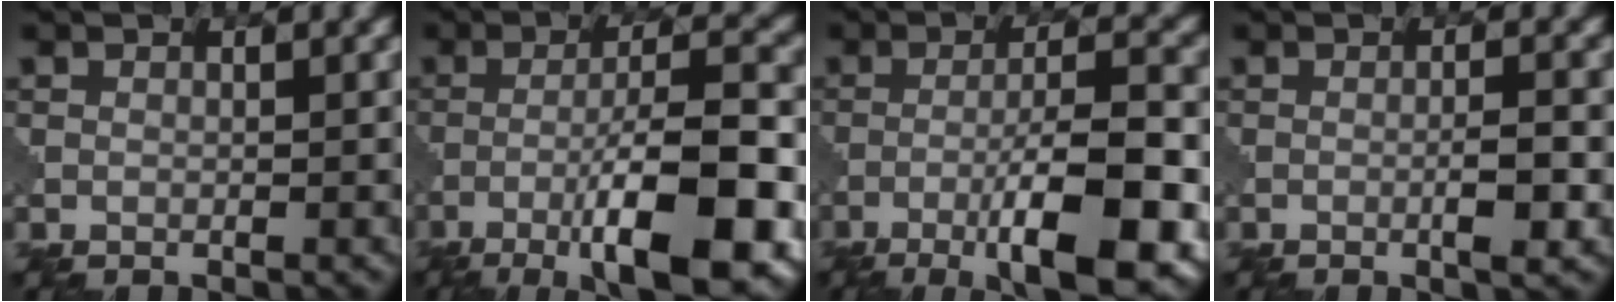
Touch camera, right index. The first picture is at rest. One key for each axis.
{"total": 11.6, "fx": -5.1, "fy": 2.4, "fz": 10.1, "tx": -0.159, "ty": 0.004, "tz": -0.085}
{"total": 10.3, "fx": -4.5, "fy": 2.1, "fz": 9.1, "tx": -0.140, "ty": 0.003, "tz": -0.071}
{"total": 2.6, "fx": -0.8, "fy": 0.3, "fz": 2.5, "tx": -0.037, "ty": 0.005, "tz": -0.016}